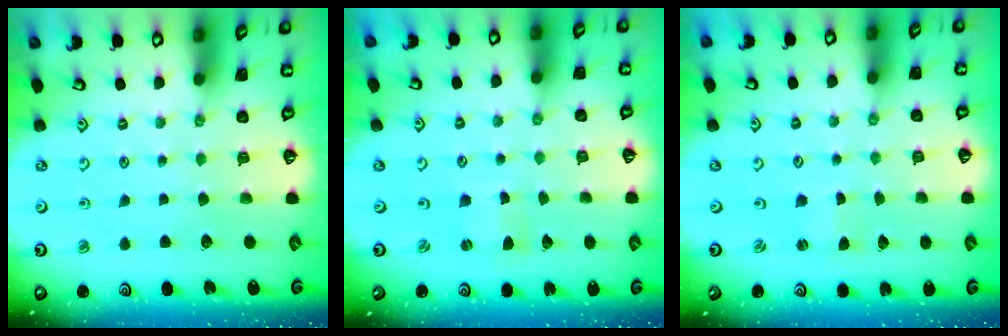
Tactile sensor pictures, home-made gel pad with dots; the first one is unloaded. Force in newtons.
{"total": 0.0}
{"total": 0.6, "press": 0.6, "slide": 0.0}